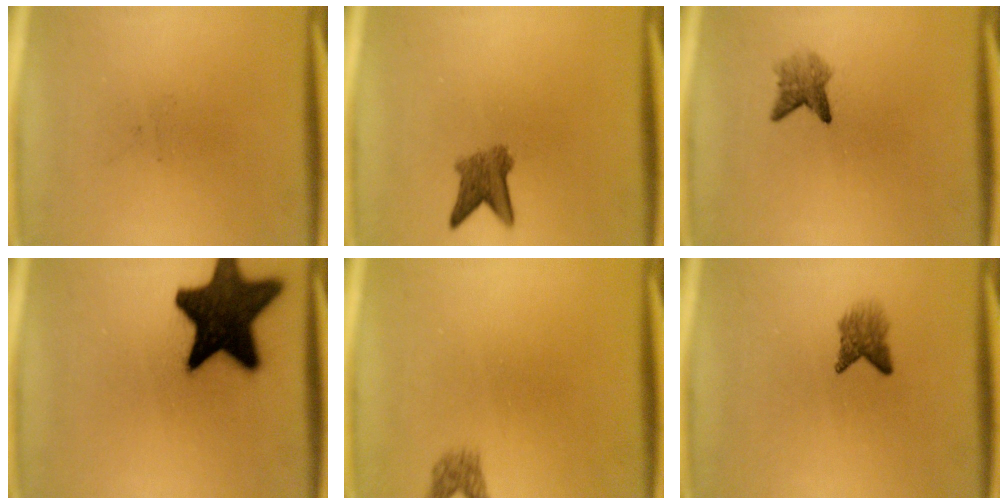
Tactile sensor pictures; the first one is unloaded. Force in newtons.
{"total": 3.9}
{"total": 2.6}
{"total": 18.5}
{"total": 1.6}
{"total": 2.8}